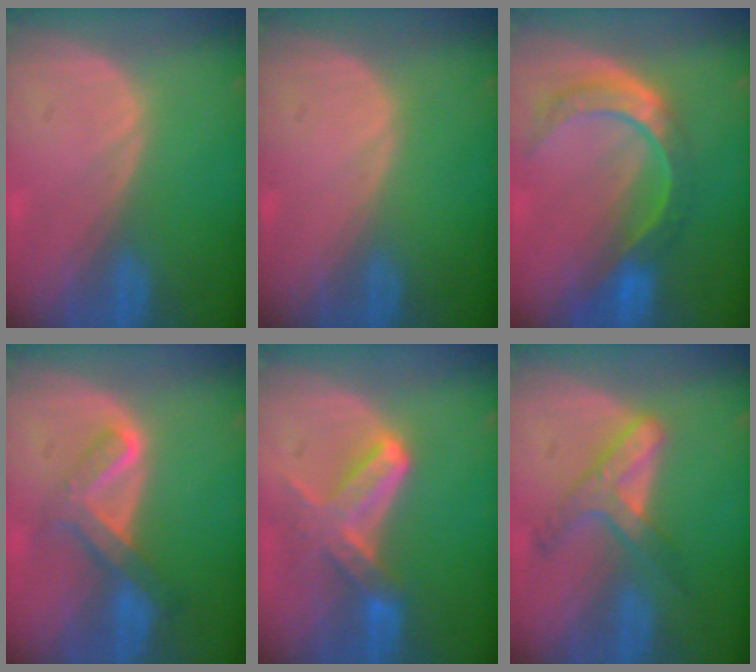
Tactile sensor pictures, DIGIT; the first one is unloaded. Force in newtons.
{"total": 0.0}
{"total": 8.8, "press": 7.4, "slide": 4.7}
{"total": 6.7, "press": 5.7, "slide": 3.5}
{"total": 6.4, "press": 6.4, "slide": 0.6}
{"total": 6.2, "press": 5.6, "slide": 2.7}